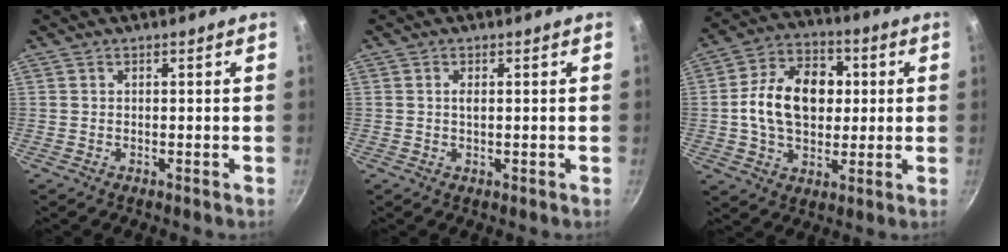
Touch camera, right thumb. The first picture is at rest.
{"total": 1.2, "force": [0.2, 0.5, 1.1], "torque": [-0.018, -0.001, 0.003]}
{"total": 16.2, "force": [1.3, 11.5, 11.4], "torque": [-0.152, 0.019, 0.011]}